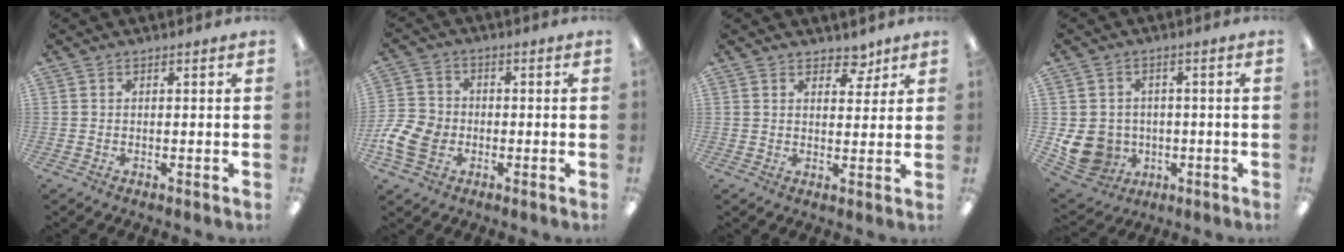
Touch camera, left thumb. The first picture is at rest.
{"total": 9.0, "force": [-2.7, 7.1, 4.8], "torque": [-0.118, 0.013, -0.049]}
{"total": 4.8, "force": [3.7, 2.6, 1.6], "torque": [0.000, -0.022, 0.061]}
{"total": 9.8, "force": [-2.2, 8.8, 3.8], "torque": [-0.102, 0.005, -0.033]}